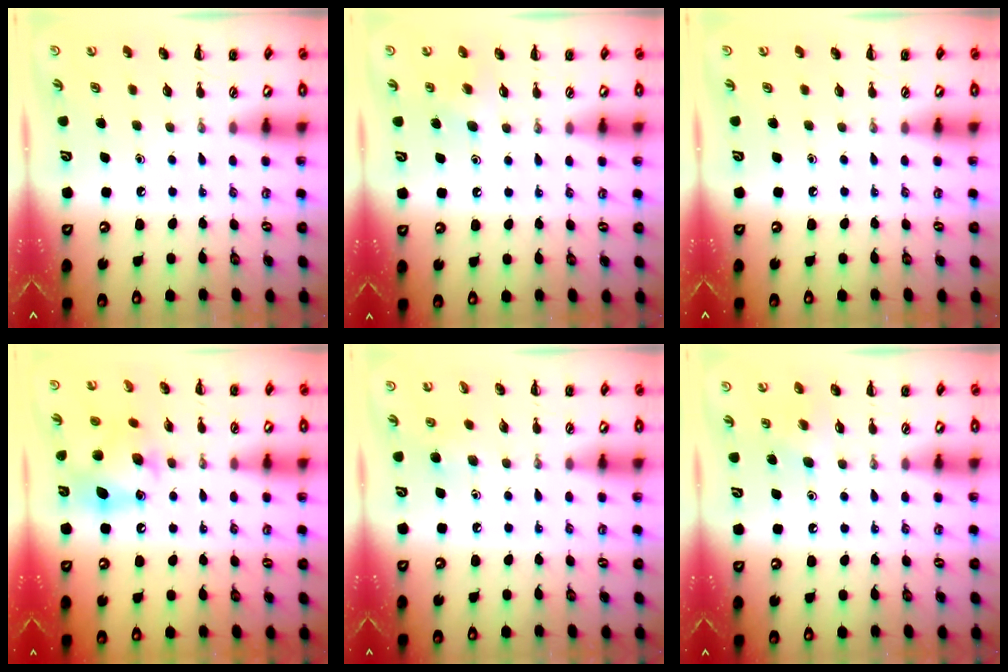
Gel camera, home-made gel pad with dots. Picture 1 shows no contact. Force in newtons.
{"total": 4.9, "press": 4.7, "slide": 1.3}
{"total": 0.0}
{"total": 11.4, "press": 11.3, "slide": 1.7}
{"total": 3.0, "press": 2.7, "slide": 1.3}
{"total": 4.9, "press": 4.7, "slide": 1.3}